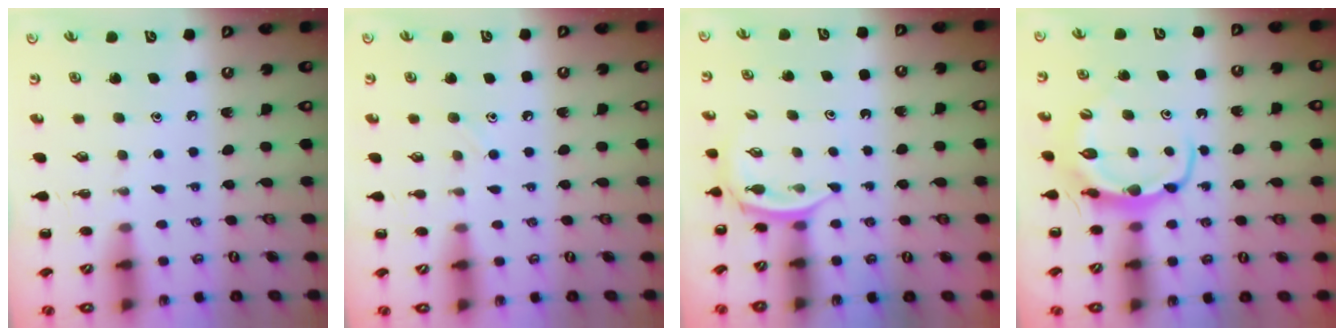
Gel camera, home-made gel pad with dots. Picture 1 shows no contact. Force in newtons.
{"total": 4.9, "press": 4.6, "slide": 1.7}
{"total": 2.3, "press": 2.1, "slide": 0.9}
{"total": 6.2, "press": 6.1, "slide": 0.9}